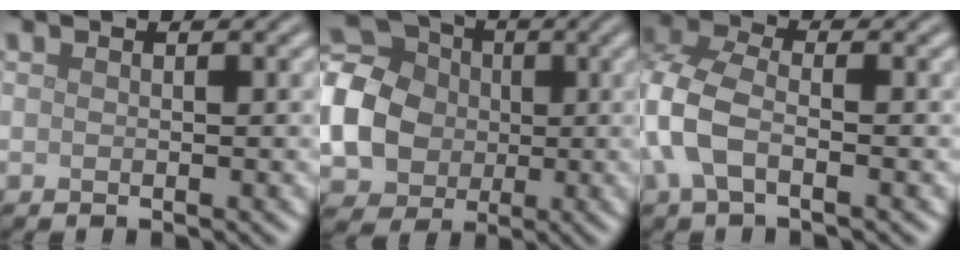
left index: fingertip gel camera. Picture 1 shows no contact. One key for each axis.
{"total": 12.5, "fx": -0.4, "fy": 10.7, "fz": 6.4, "tx": -0.162, "ty": -0.003, "tz": -0.037}
{"total": 5.4, "fx": -1.1, "fy": 3.0, "fz": 4.4, "tx": -0.117, "ty": 0.007, "tz": -0.031}